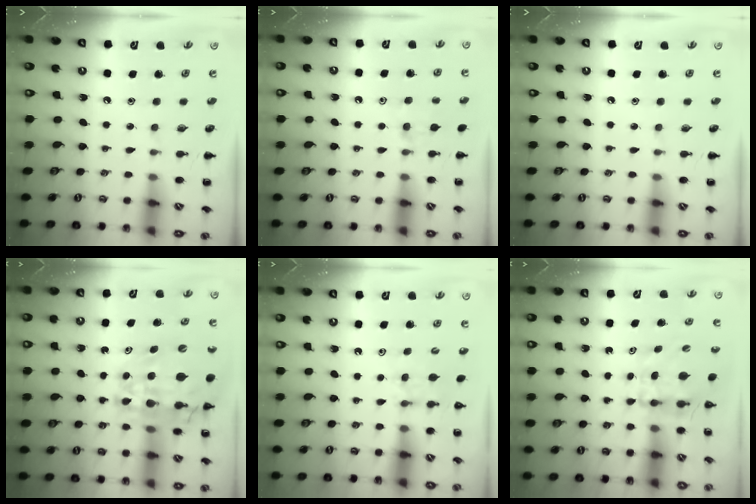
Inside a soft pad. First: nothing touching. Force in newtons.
{"total": 6.1, "press": 5.9, "slide": 1.8}
{"total": 0.0}
{"total": 17.0, "press": 16.3, "slide": 4.6}
{"total": 3.3, "press": 3.1, "slide": 1.1}
{"total": 4.0, "press": 4.0, "slide": 0.1}